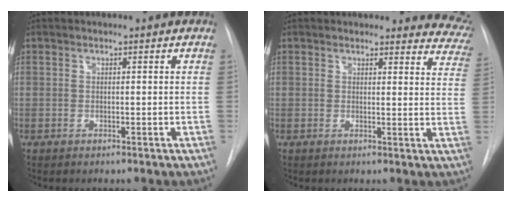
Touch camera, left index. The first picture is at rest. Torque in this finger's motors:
{"motor_torque": [0.59, -0.92, -0.10, -0.01]}